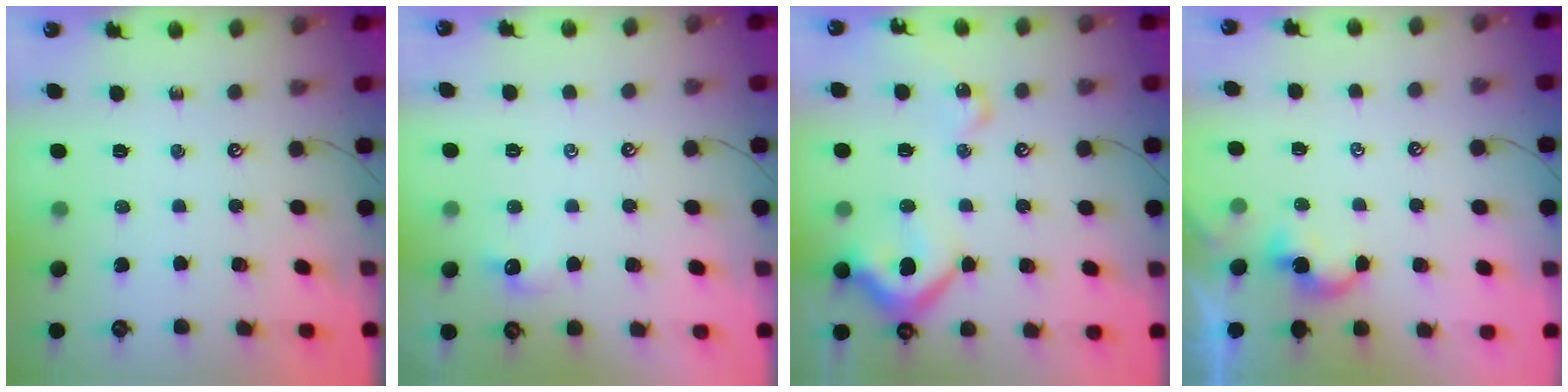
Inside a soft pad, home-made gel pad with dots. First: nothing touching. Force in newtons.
{"total": 1.0, "press": 0.9, "slide": 0.5}
{"total": 13.4, "press": 13.3, "slide": 1.6}
{"total": 2.9, "press": 2.9, "slide": 0.2}